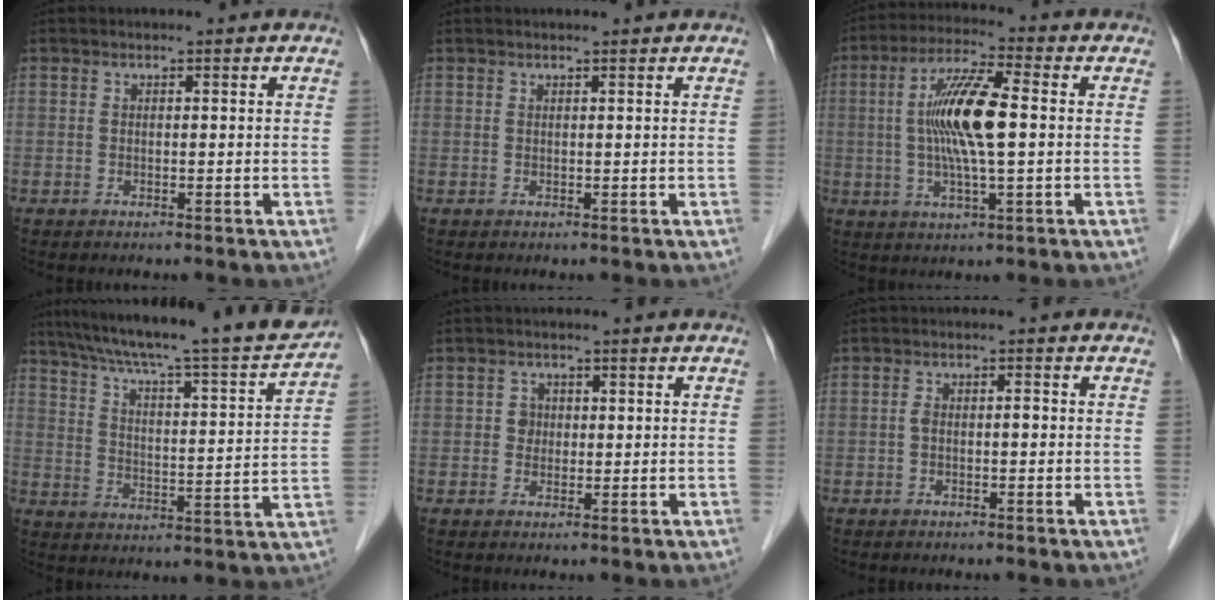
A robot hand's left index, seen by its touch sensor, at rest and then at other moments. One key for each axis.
{"total": 0.6, "fx": 0.5, "fy": 0.0, "fz": 0.2, "tx": -0.004, "ty": 0.004, "tz": 0.010}
{"total": 10.8, "fx": 0.5, "fy": 1.4, "fz": 10.7, "tx": -0.215, "ty": 0.005, "tz": 0.003}
{"total": 22.6, "fx": 20.0, "fy": 0.8, "fz": 10.6, "tx": -0.172, "ty": -0.020, "tz": 0.277}
{"total": 1.8, "fx": 0.3, "fy": 1.8, "fz": 0.5, "tx": -0.011, "ty": 0.004, "tz": 0.002}
{"total": 1.6, "fx": -0.3, "fy": 0.8, "fz": 1.4, "tx": -0.031, "ty": 0.013, "tz": -0.005}